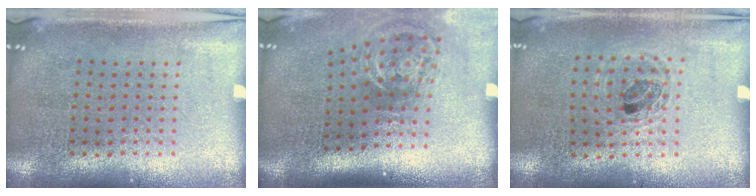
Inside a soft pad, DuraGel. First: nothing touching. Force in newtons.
{"total": 2.2, "press": 1.4, "slide": 1.7}
{"total": 0.9, "press": 0.9, "slide": 0.2}